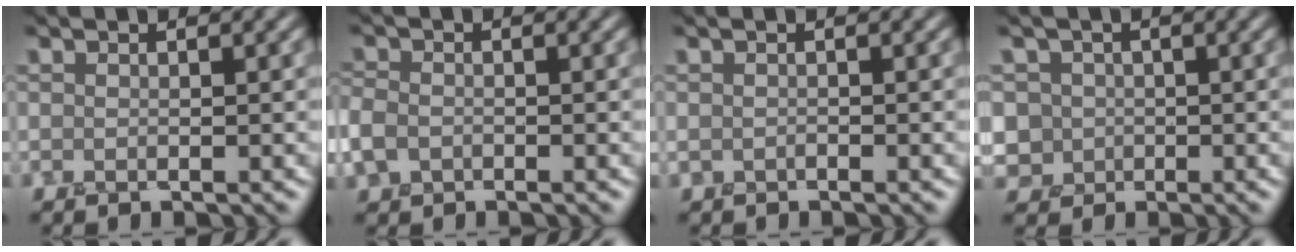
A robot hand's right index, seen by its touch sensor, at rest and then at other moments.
{"total": 1.8, "force": [-0.5, 1.6, 0.6], "torque": [-0.016, 0.004, -0.019]}
{"total": 0.0}
{"total": 4.3, "force": [1.1, 4.1, 0.7], "torque": [-0.005, 0.032, 0.005]}